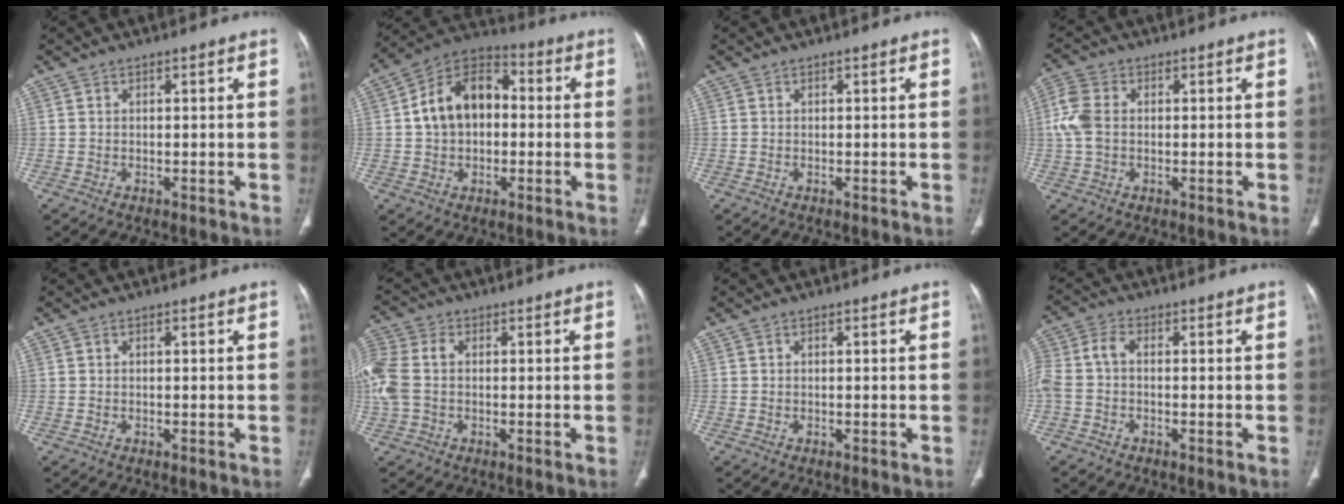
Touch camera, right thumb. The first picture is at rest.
{"total": 13.6, "force": [0.7, 9.7, 9.6], "torque": [-0.137, 0.034, -0.001]}
{"total": 0.0}
{"total": 5.8, "force": [0.1, 4.1, 4.2], "torque": [-0.112, 0.012, -0.002]}
{"total": 0.0}
{"total": 9.4, "force": [0.1, 6.6, 6.7], "torque": [-0.189, 0.022, 0.001]}
{"total": 0.0}
{"total": 6.9, "force": [-0.7, 4.1, 5.5], "torque": [-0.130, 0.021, -0.020]}